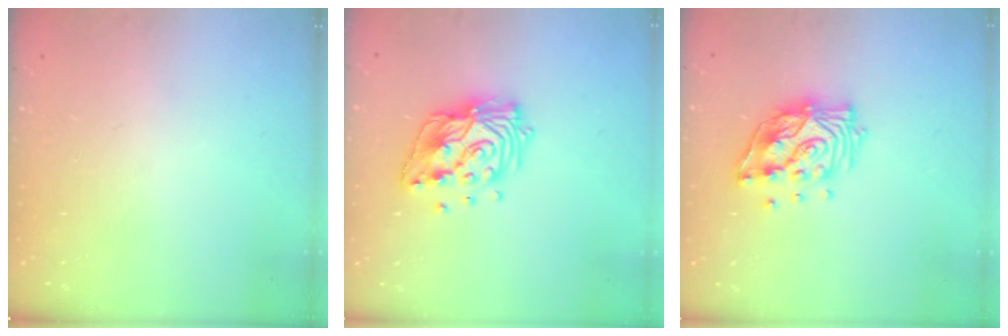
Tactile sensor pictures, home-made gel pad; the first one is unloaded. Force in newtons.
{"total": 15.9, "press": 15.8, "slide": 1.8}
{"total": 13.7, "press": 13.7, "slide": 1.2}